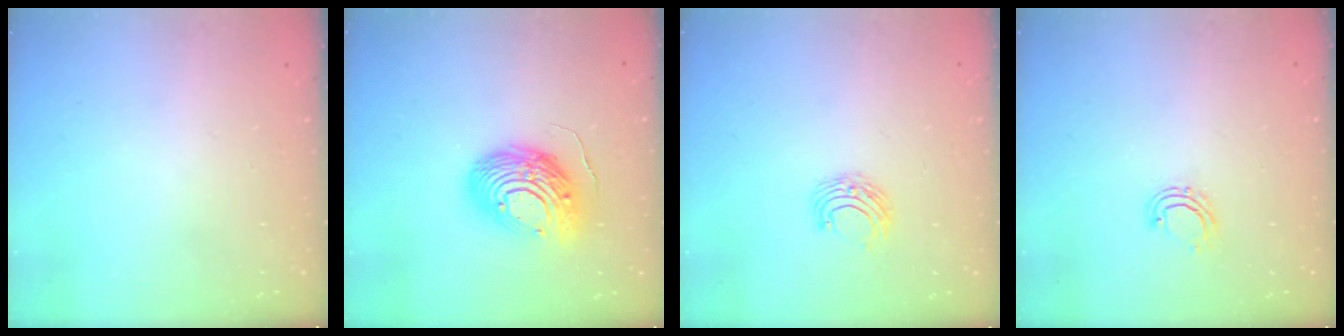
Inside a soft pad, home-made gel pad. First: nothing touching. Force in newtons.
{"total": 14.1, "press": 13.9, "slide": 2.6}
{"total": 6.3, "press": 6.3, "slide": 0.5}
{"total": 5.0, "press": 4.9, "slide": 1.0}